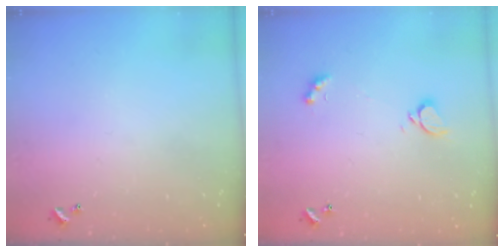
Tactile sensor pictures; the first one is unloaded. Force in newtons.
{"total": 1.8, "press": 1.7, "slide": 0.6}